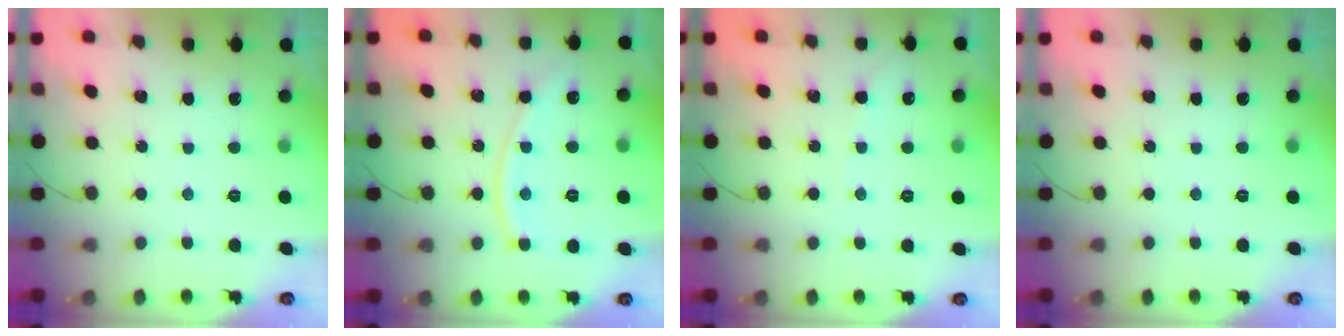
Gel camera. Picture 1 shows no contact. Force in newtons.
{"total": 10.7, "press": 10.6, "slide": 1.3}
{"total": 3.4, "press": 3.4, "slide": 0.5}
{"total": 0.0}